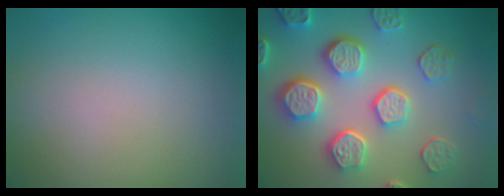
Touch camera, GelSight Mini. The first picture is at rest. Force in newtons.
{"total": 7.6, "press": 5.9, "slide": 4.8}